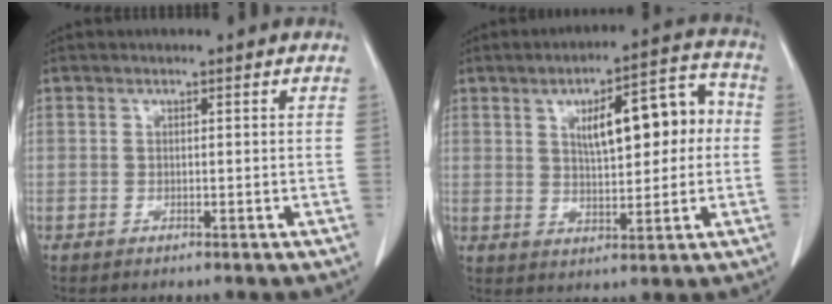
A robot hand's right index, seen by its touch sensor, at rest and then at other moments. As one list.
[{"total": 12.9, "force": [2.1, 4.7, 11.8], "torque": [-0.170, 0.039, 0.038]}]